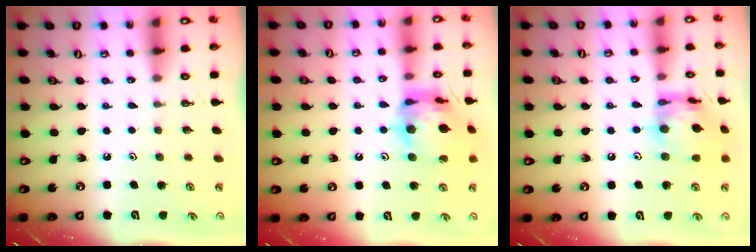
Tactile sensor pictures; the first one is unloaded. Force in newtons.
{"total": 15.6, "press": 15.4, "slide": 1.9}
{"total": 14.6, "press": 14.5, "slide": 1.2}